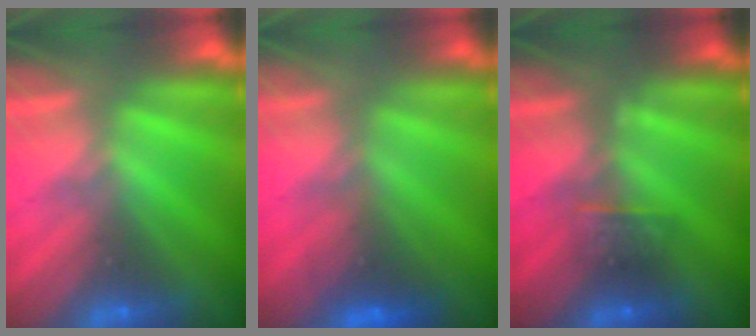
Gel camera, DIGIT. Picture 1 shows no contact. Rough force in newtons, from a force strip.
{"total": 7.4}
{"total": 2.5}